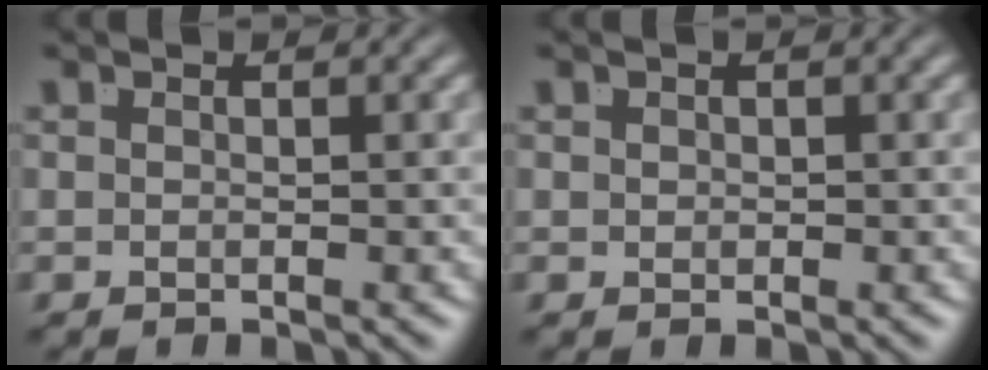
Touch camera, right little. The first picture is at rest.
{"total": 0.0}